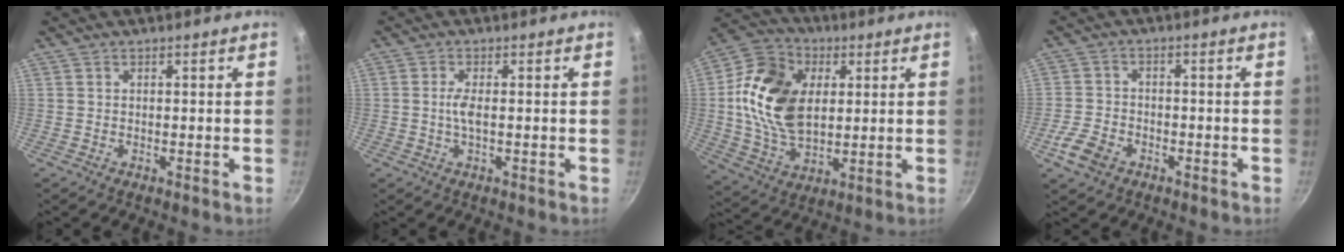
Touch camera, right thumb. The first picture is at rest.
{"total": 4.8, "force": [0.3, 1.5, 4.6], "torque": [-0.106, 0.000, 0.005]}
{"total": 18.7, "force": [3.0, 12.7, 13.5], "torque": [-0.229, -0.004, 0.049]}
{"total": 6.0, "force": [-3.1, 4.1, 3.1], "torque": [-0.064, 0.019, -0.061]}